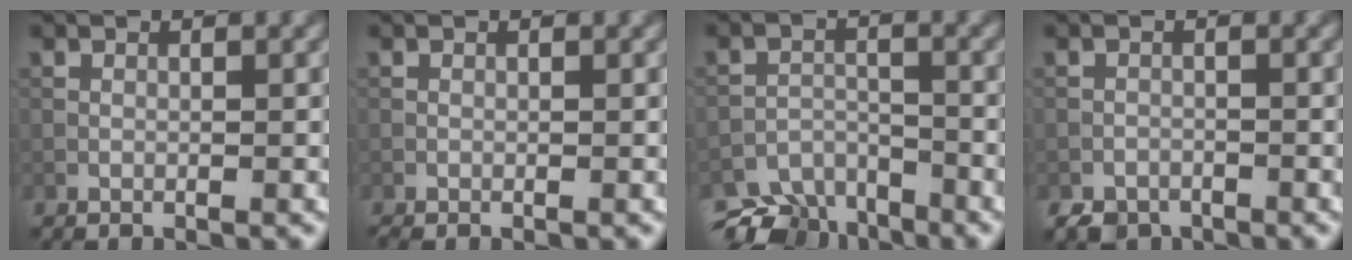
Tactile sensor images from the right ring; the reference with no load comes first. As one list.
[{"total": 0.6, "force": [-0.6, 0.1, 0.1], "torque": [0.001, -0.002, -0.012]}, {"total": 6.4, "force": [-5.5, 2.7, 1.9], "torque": [-0.029, -0.017, -0.089]}, {"total": 2.6, "force": [-2.1, 1.4, 0.4], "torque": [-0.006, -0.002, -0.038]}]